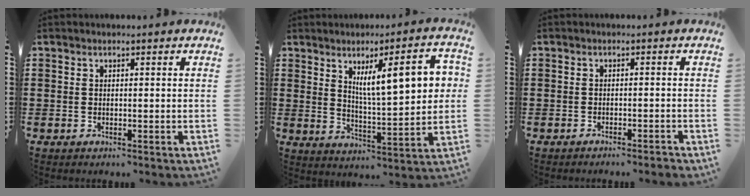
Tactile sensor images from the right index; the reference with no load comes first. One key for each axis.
{"total": 10.2, "fx": 3.7, "fy": 2.6, "fz": 9.1, "tx": -0.151, "ty": -0.002, "tz": 0.056}
{"total": 1.3, "fx": -1.2, "fy": -0.3, "fz": 0.4, "tx": -0.008, "ty": 0.001, "tz": -0.024}